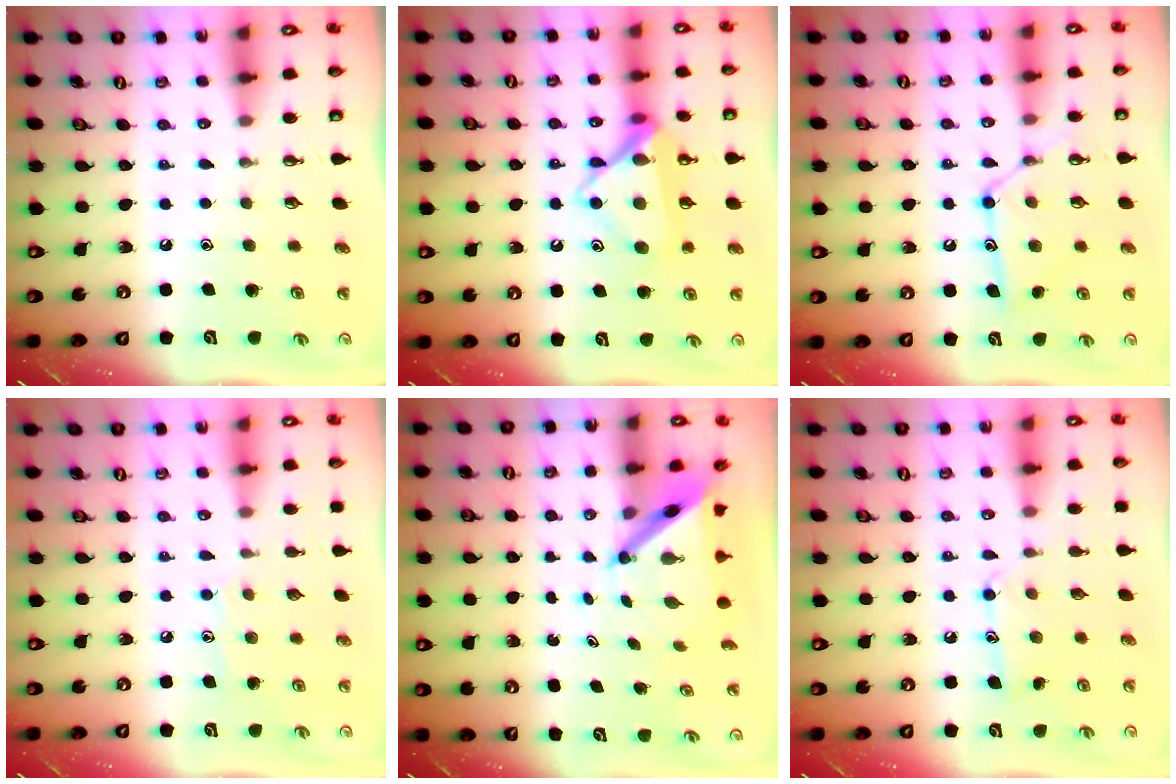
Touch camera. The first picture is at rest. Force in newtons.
{"total": 15.3, "press": 15.3, "slide": 0.8}
{"total": 13.4, "press": 13.3, "slide": 1.1}
{"total": 7.4, "press": 7.4, "slide": 0.7}
{"total": 5.1, "press": 5.0, "slide": 0.5}
{"total": 9.7, "press": 9.7, "slide": 0.5}